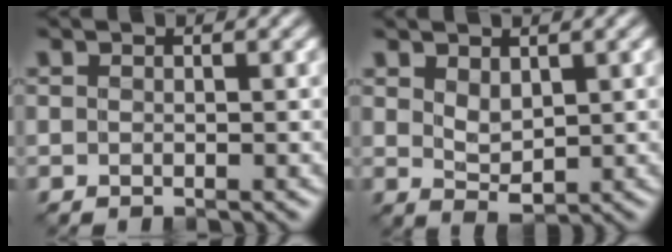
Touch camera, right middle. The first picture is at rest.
{"total": 2.3, "force": [0.9, 1.3, 1.6], "torque": [-0.035, -0.006, 0.025]}